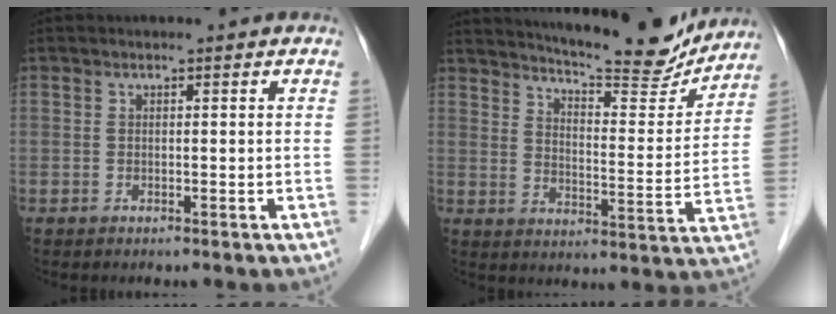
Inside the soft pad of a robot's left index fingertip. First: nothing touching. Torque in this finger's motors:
{"motor_torque": [-0.51, -0.91, 0.37, 0.06]}